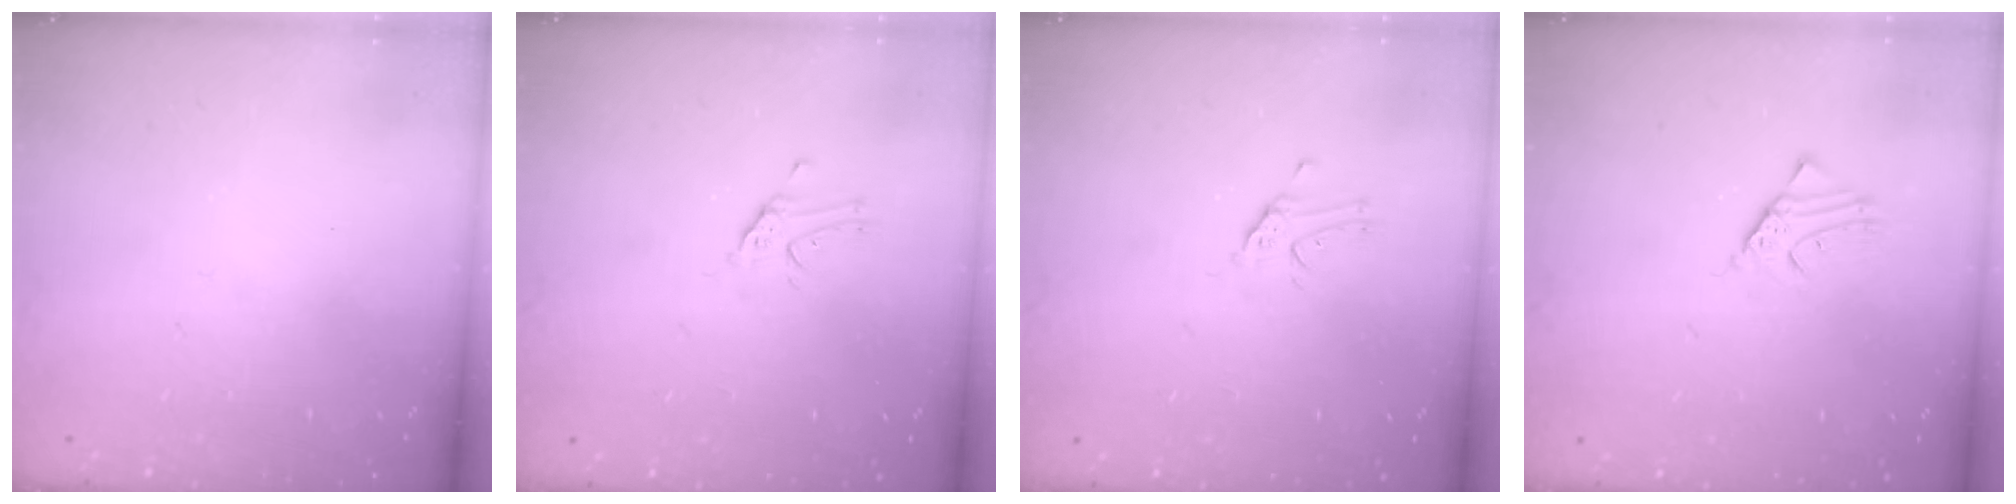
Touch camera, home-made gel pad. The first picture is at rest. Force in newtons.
{"total": 2.8, "press": 2.8, "slide": 0.3}
{"total": 2.8, "press": 2.8, "slide": 0.3}
{"total": 2.7, "press": 2.6, "slide": 0.2}